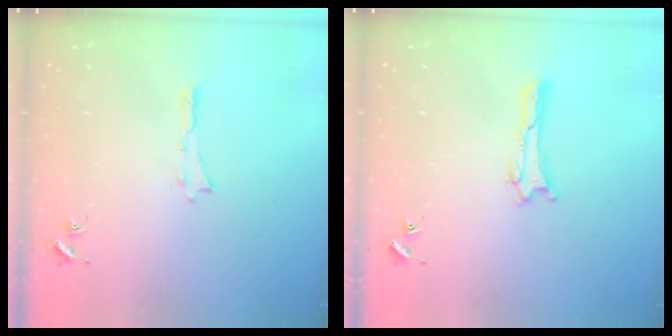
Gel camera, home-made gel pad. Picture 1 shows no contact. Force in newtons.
{"total": 1.3, "press": 1.3, "slide": 0.4}